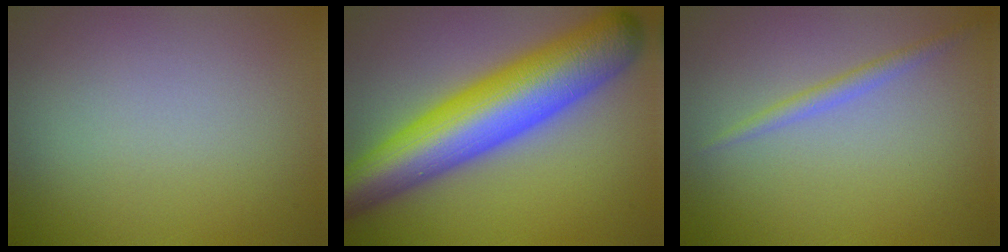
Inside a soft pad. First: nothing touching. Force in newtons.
{"total": 11.9, "press": 11.9, "slide": 0.2}
{"total": 1.3, "press": 1.3, "slide": 0.0}